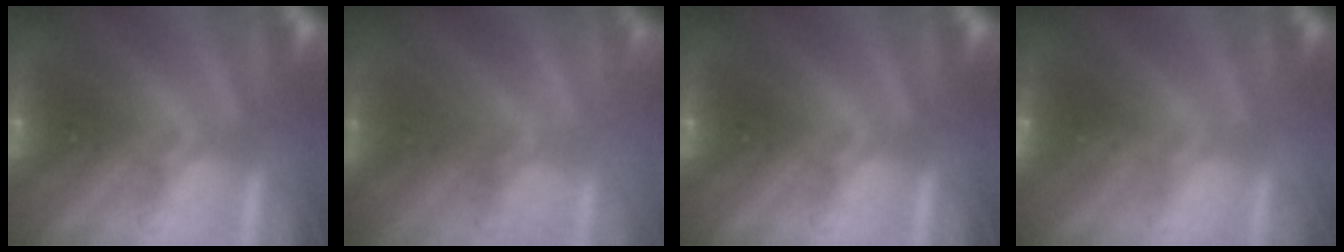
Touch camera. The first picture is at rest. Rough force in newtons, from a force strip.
{"total": 2.3}
{"total": 0.0}
{"total": 3.0}